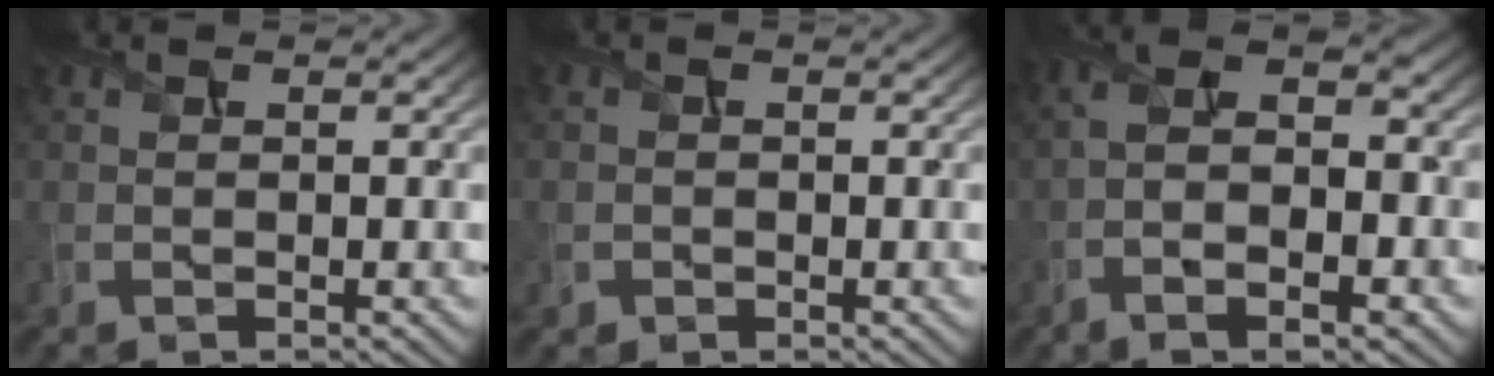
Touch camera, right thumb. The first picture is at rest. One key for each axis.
{"total": 1.3, "fx": -0.5, "fy": 1.1, "fz": 0.1, "tx": 0.003, "ty": -0.006, "tz": -0.012}
{"total": 7.7, "fx": -2.8, "fy": 2.9, "fz": 6.6, "tx": -0.131, "ty": -0.004, "tz": -0.047}